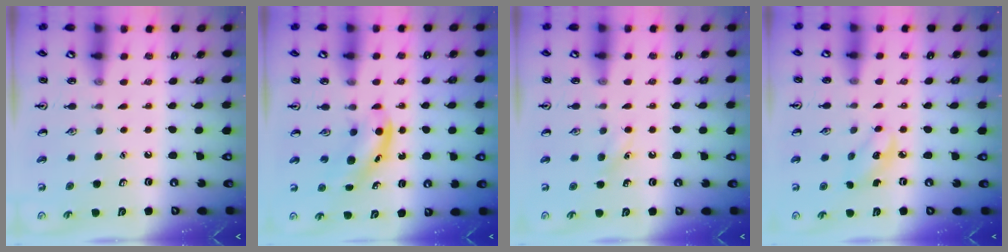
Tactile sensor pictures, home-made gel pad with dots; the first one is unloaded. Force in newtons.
{"total": 5.2, "press": 5.1, "slide": 0.9}
{"total": 4.3, "press": 4.1, "slide": 1.4}
{"total": 3.0, "press": 2.9, "slide": 0.8}